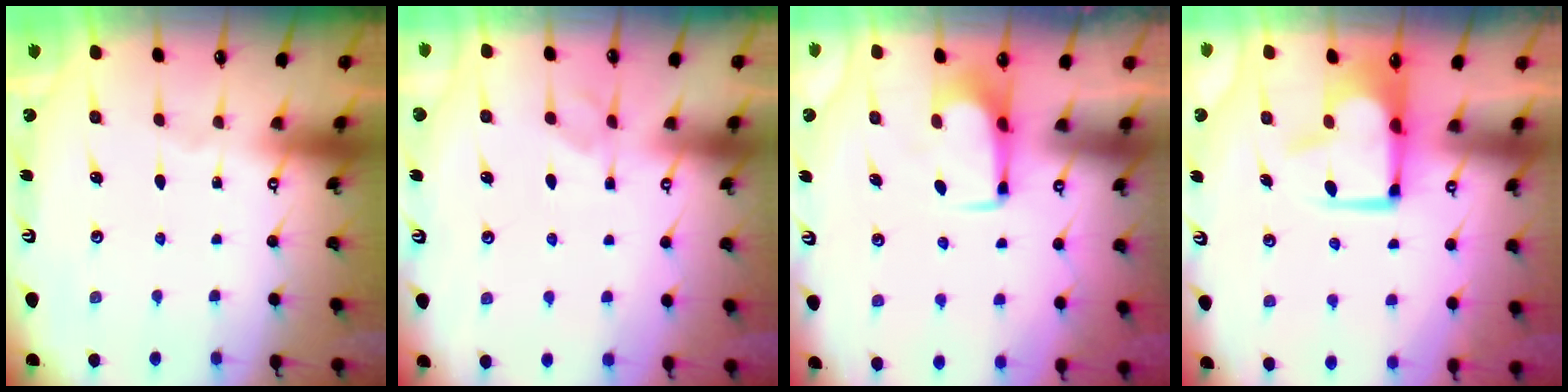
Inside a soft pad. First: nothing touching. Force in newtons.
{"total": 0.9, "press": 0.7, "slide": 0.6}
{"total": 1.7, "press": 1.6, "slide": 0.5}
{"total": 5.2, "press": 5.0, "slide": 1.4}